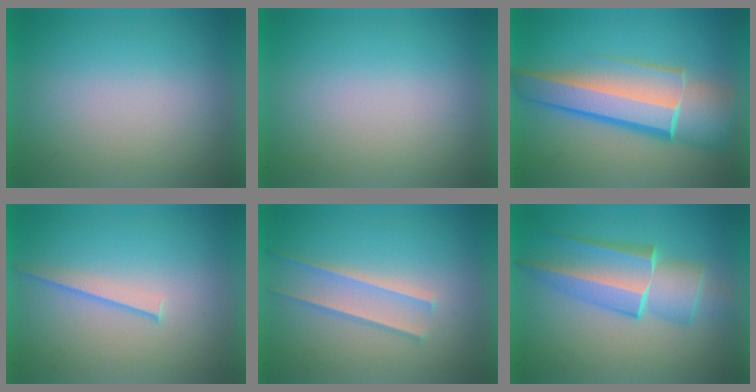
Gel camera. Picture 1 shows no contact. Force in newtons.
{"total": 0.0}
{"total": 8.3}
{"total": 1.1}
{"total": 1.6}
{"total": 5.6}